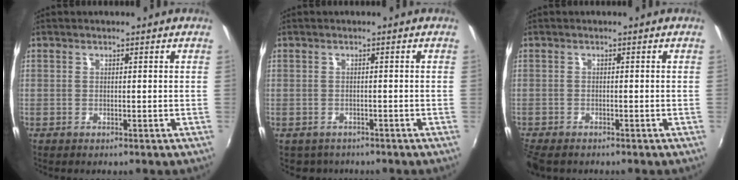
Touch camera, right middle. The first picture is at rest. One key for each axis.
{"total": 2.0, "fx": -1.5, "fy": 1.3, "fz": 0.1, "tx": -0.008, "ty": -0.004, "tz": -0.020}
{"total": 4.2, "fx": -3.5, "fy": 1.5, "fz": 1.9, "tx": -0.051, "ty": -0.023, "tz": -0.064}